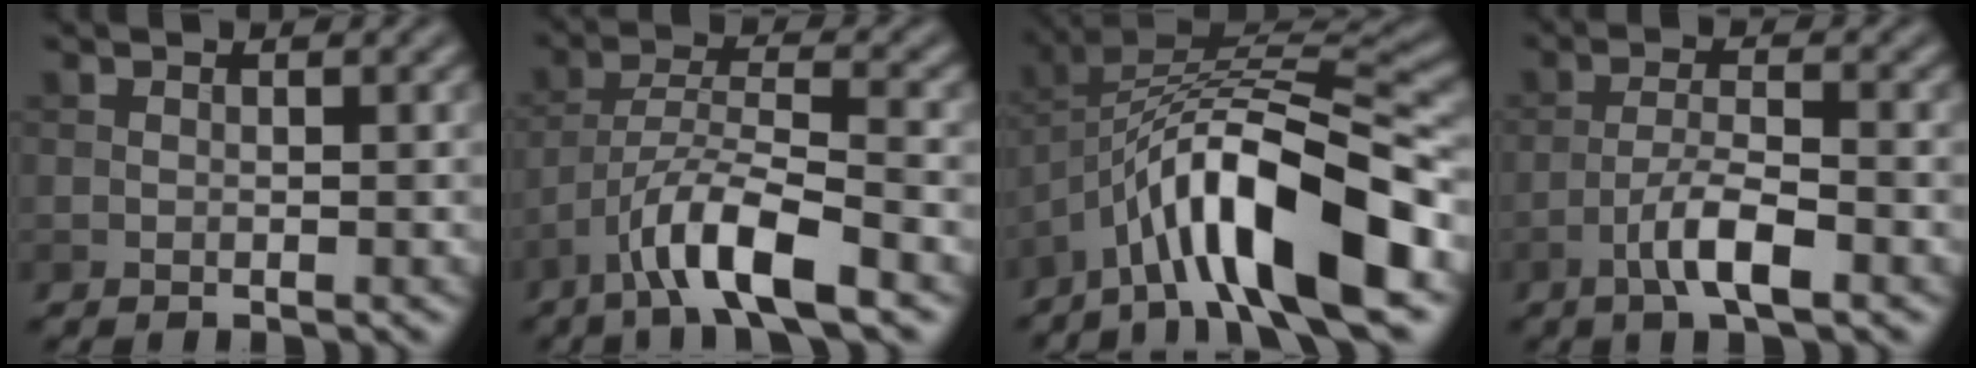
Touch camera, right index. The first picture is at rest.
{"total": 7.1, "force": [-4.4, 1.5, 5.3], "torque": [-0.094, 0.008, -0.085]}
{"total": 12.2, "force": [-5.9, 3.2, 10.2], "torque": [-0.170, 0.018, -0.104]}
{"total": 4.6, "force": [-2.4, 1.0, 3.8], "torque": [-0.071, 0.007, -0.049]}